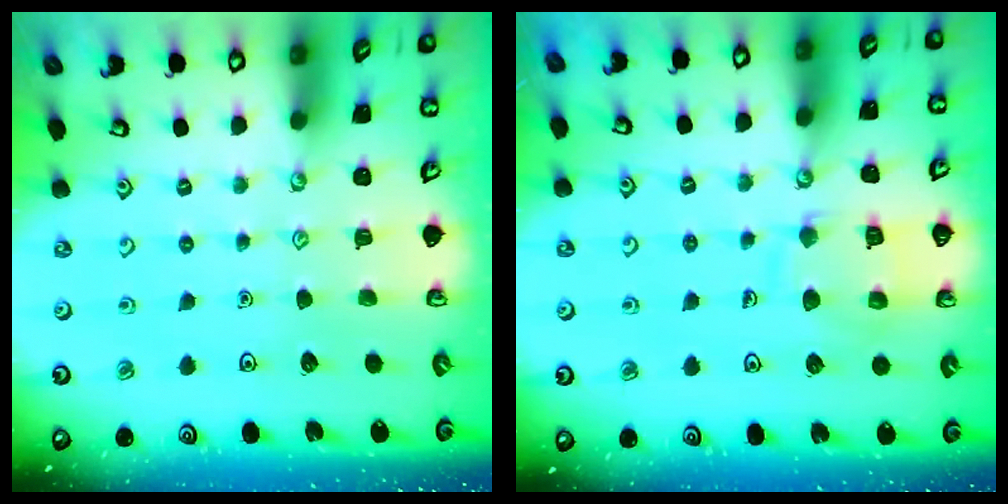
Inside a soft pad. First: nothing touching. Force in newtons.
{"total": 10.1, "press": 10.1, "slide": 0.6}